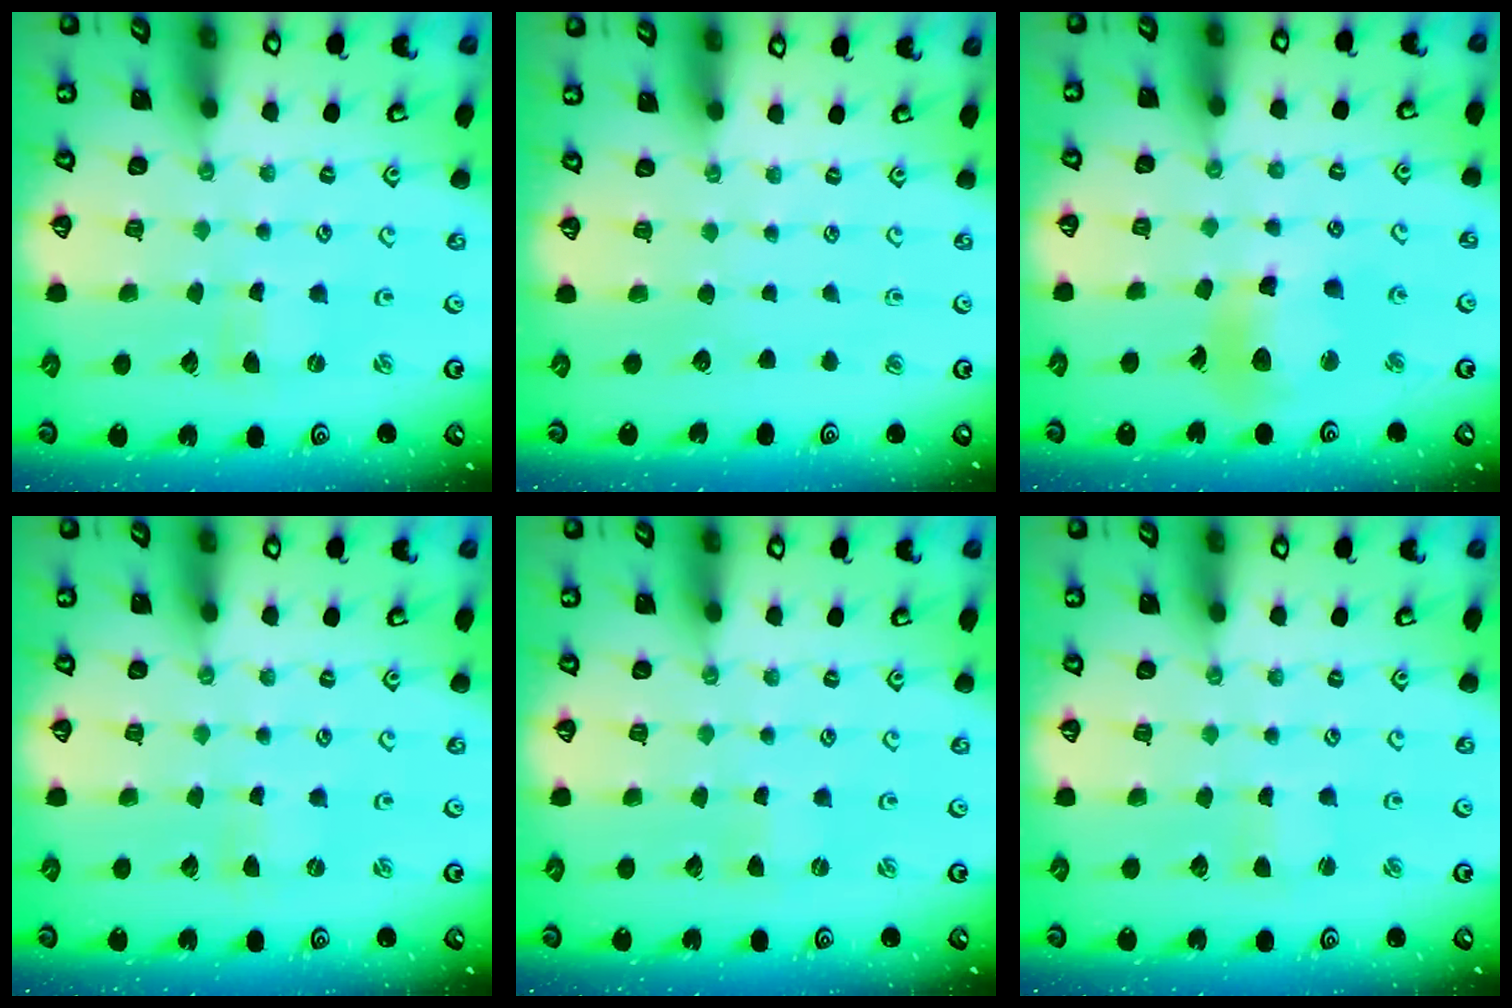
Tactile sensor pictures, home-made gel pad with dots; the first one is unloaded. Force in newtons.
{"total": 0.0}
{"total": 11.1, "press": 11.1, "slide": 0.6}
{"total": 0.0}
{"total": 0.0}
{"total": 1.7, "press": 1.7, "slide": 0.1}